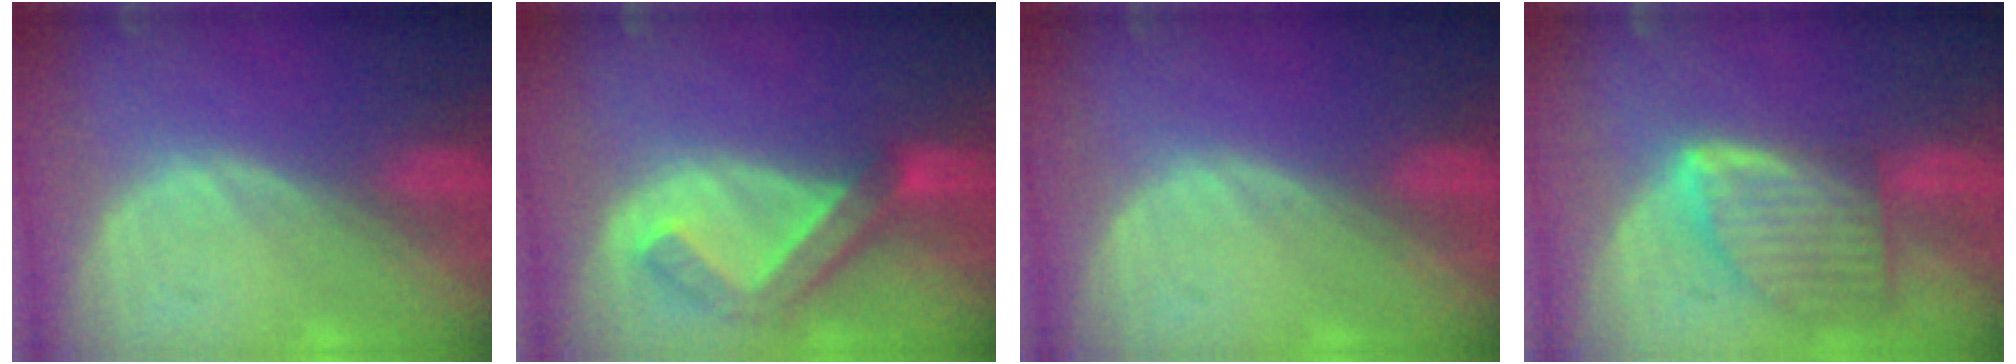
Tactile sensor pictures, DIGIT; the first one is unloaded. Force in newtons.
{"total": 5.8, "press": 5.8, "slide": 0.8}
{"total": 0.0}
{"total": 8.2, "press": 7.3, "slide": 3.7}